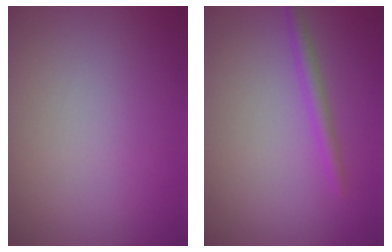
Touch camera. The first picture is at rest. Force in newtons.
{"total": 1.7, "press": 1.7, "slide": 0.1}